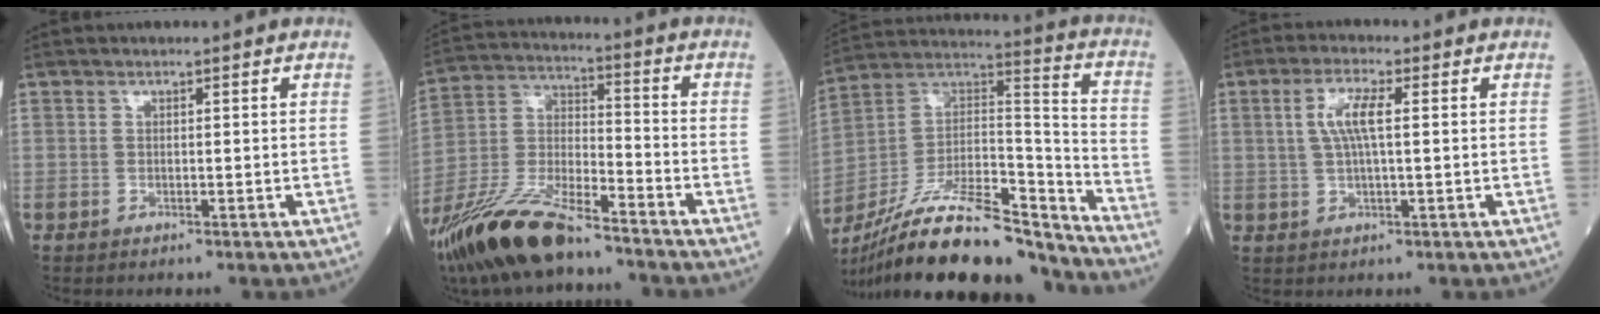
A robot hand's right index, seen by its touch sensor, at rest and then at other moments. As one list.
[{"total": 17.8, "force": [-13.5, 4.1, 10.8], "torque": [-0.238, -0.028, -0.256]}, {"total": 25.1, "force": [-20.9, 4.6, 13.2], "torque": [-0.225, 0.010, -0.356]}, {"total": 5.2, "force": [1.1, 0.9, 5.0], "torque": [-0.105, 0.007, 0.022]}]